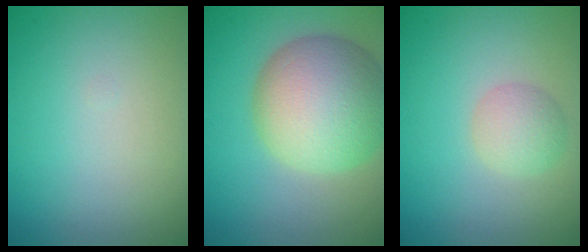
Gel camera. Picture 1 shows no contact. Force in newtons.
{"total": 9.7, "press": 9.7, "slide": 0.5}
{"total": 2.3, "press": 2.3, "slide": 0.0}